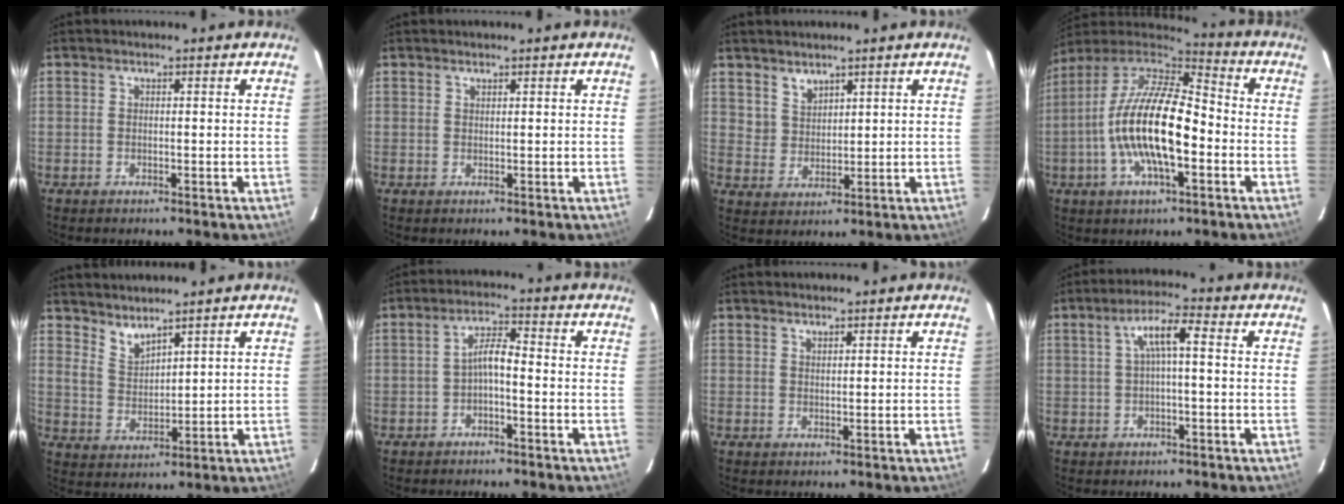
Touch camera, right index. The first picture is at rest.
{"total": 0.5, "force": [0.5, 0.1, 0.1], "torque": [-0.001, 0.001, 0.010]}
{"total": 4.0, "force": [3.1, 2.5, 0.4], "torque": [-0.001, 0.009, 0.067]}
{"total": 19.2, "force": [-4.0, 6.9, 17.5], "torque": [-0.335, -0.006, -0.082]}
{"total": 4.7, "force": [4.1, 1.4, 1.7], "torque": [-0.029, -0.005, 0.086]}
{"total": 3.4, "force": [-1.5, 0.8, 3.0], "torque": [-0.061, 0.012, -0.026]}
{"total": 1.0, "force": [0.9, 0.3, 0.3], "torque": [-0.006, 0.001, 0.017]}
{"total": 5.3, "force": [0.5, 1.0, 5.2], "torque": [-0.097, 0.015, 0.014]}